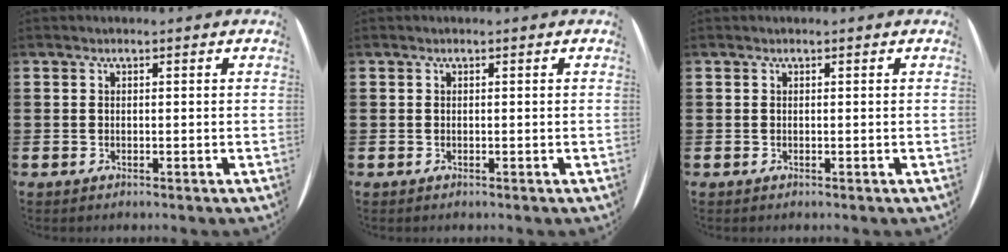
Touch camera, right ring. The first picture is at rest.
{"total": 0.0}
{"total": 0.0}